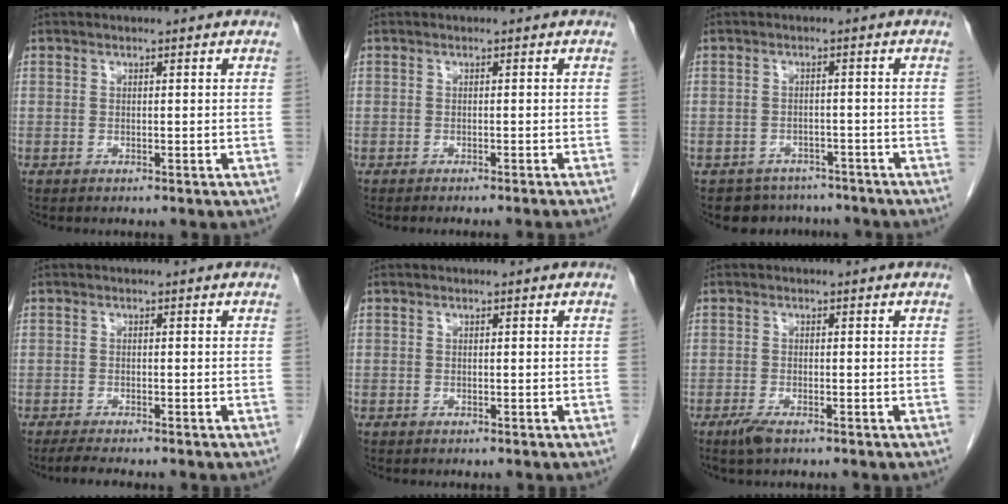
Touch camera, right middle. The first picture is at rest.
{"total": 3.9, "force": [-3.5, -0.6, 1.7], "torque": [-0.011, 0.001, -0.044]}
{"total": 5.8, "force": [-4.9, 3.1, -0.1], "torque": [0.011, 0.016, -0.062]}
{"total": 3.5, "force": [-2.9, 0.2, 1.9], "torque": [-0.033, -0.008, -0.044]}
{"total": 0.0}
{"total": 2.3, "force": [-1.6, 0.6, 1.6], "torque": [-0.038, -0.005, -0.029]}